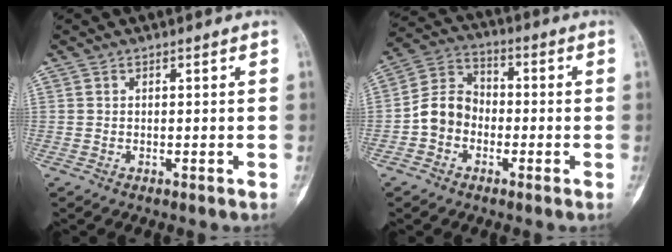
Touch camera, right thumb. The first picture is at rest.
{"total": 8.2, "force": [-2.2, 6.8, 4.0], "torque": [-0.058, 0.036, -0.055]}